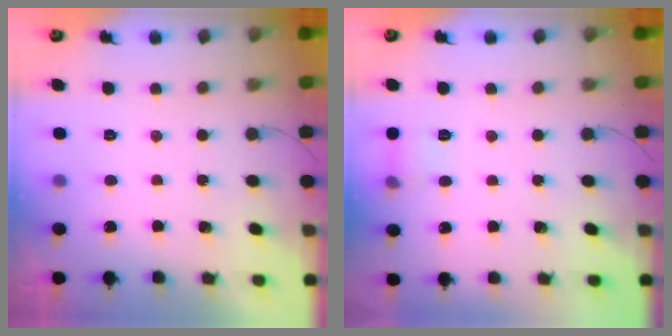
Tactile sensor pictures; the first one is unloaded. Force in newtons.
{"total": 6.6, "press": 6.3, "slide": 2.0}